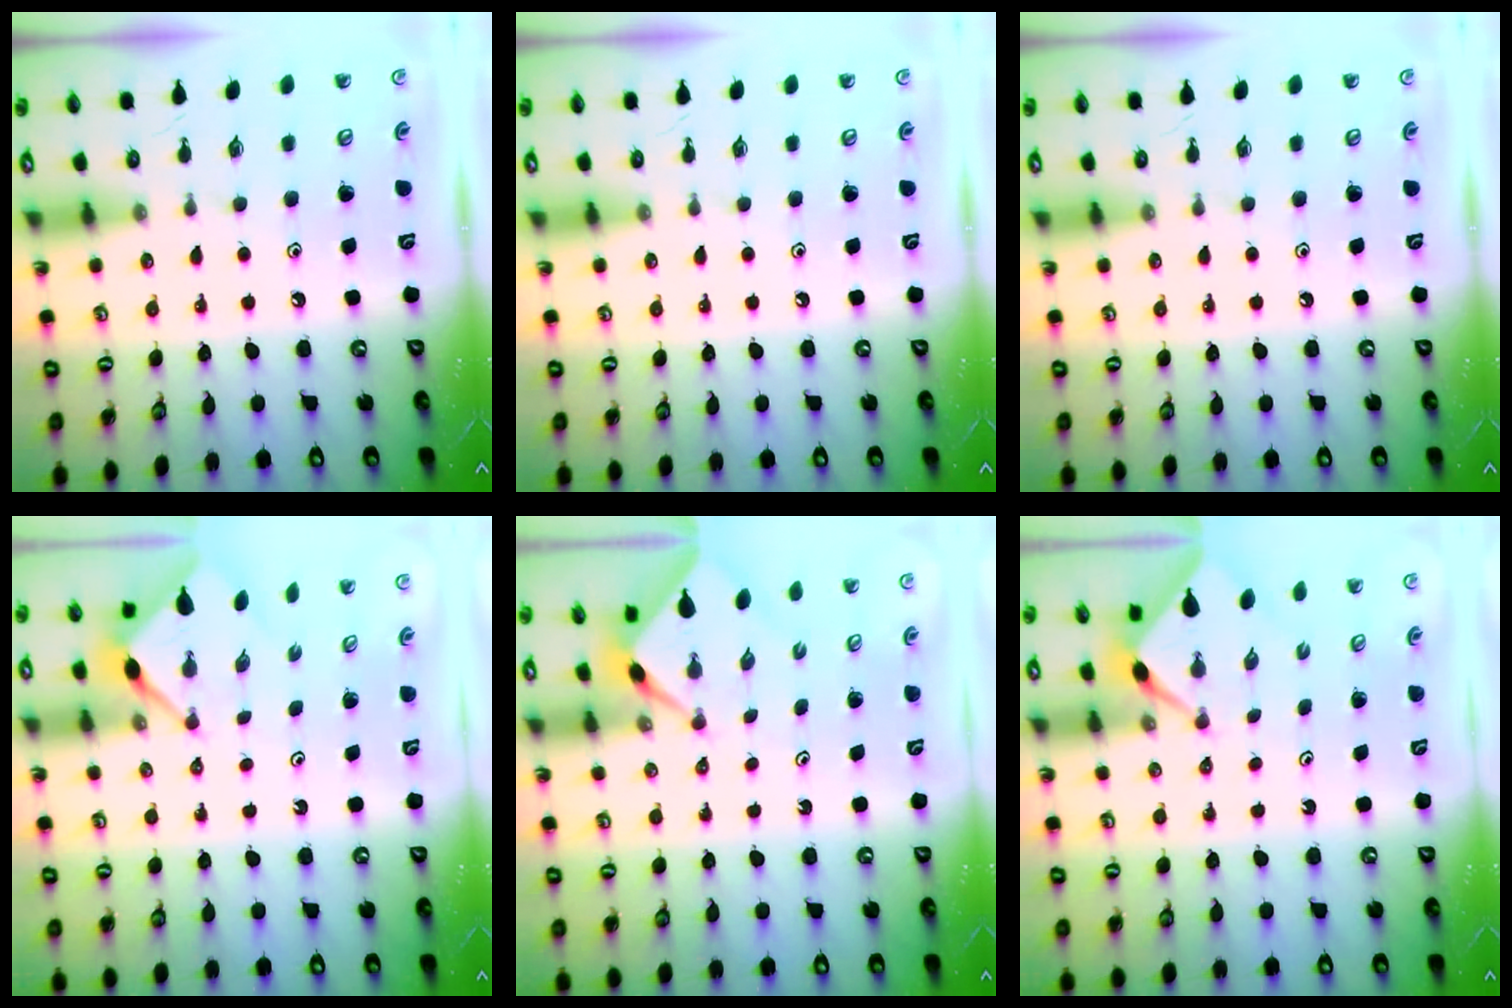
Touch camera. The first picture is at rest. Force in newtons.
{"total": 0.0}
{"total": 0.0}
{"total": 2.8, "press": 2.8, "slide": 0.3}
{"total": 2.2, "press": 2.2, "slide": 0.2}
{"total": 2.4, "press": 2.4, "slide": 0.1}